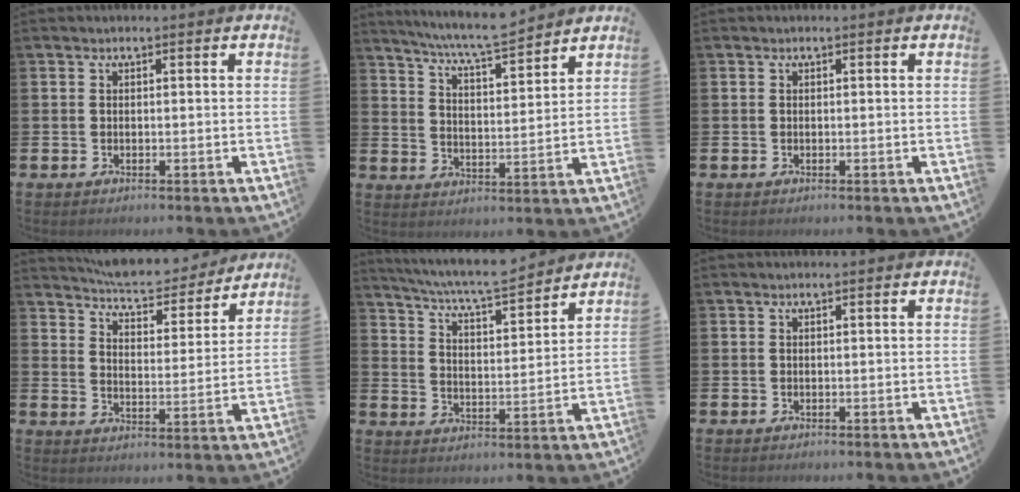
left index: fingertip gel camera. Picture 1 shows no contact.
{"total": 7.4, "force": [7.0, -0.1, 2.2], "torque": [-0.061, -0.045, 0.123]}
{"total": 0.0}
{"total": 7.3, "force": [7.0, 1.1, 1.7], "torque": [-0.060, -0.047, 0.123]}
{"total": 6.9, "force": [6.6, 0.2, 1.9], "torque": [-0.067, -0.048, 0.115]}
{"total": 0.0}